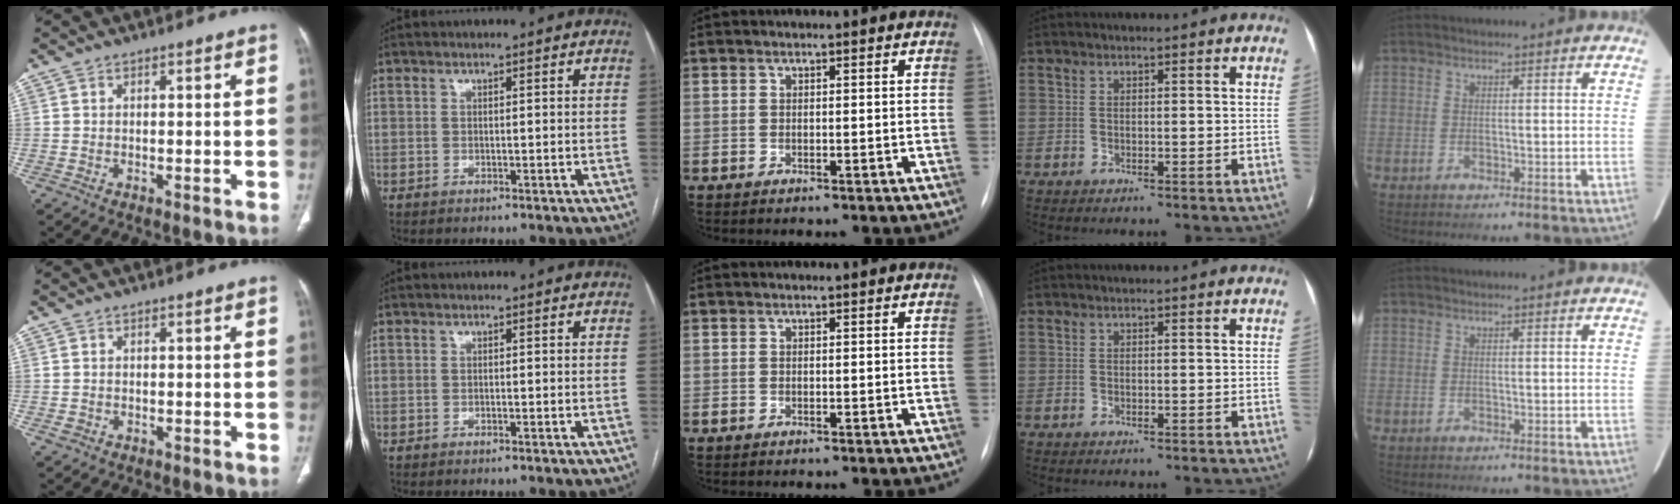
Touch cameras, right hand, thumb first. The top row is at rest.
{"thumb": {"total": 1.2, "force": [-0.3, 1.0, 0.4], "torque": [-0.011, 0.005, -0.002]}}